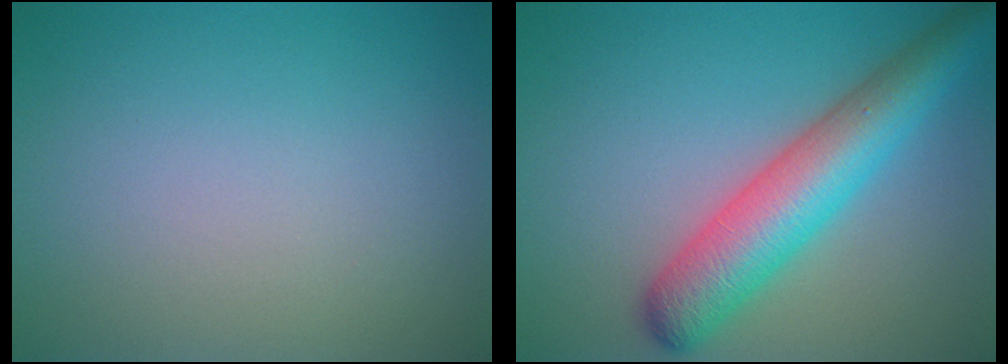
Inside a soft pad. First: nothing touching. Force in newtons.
{"total": 7.2, "press": 7.2, "slide": 0.3}